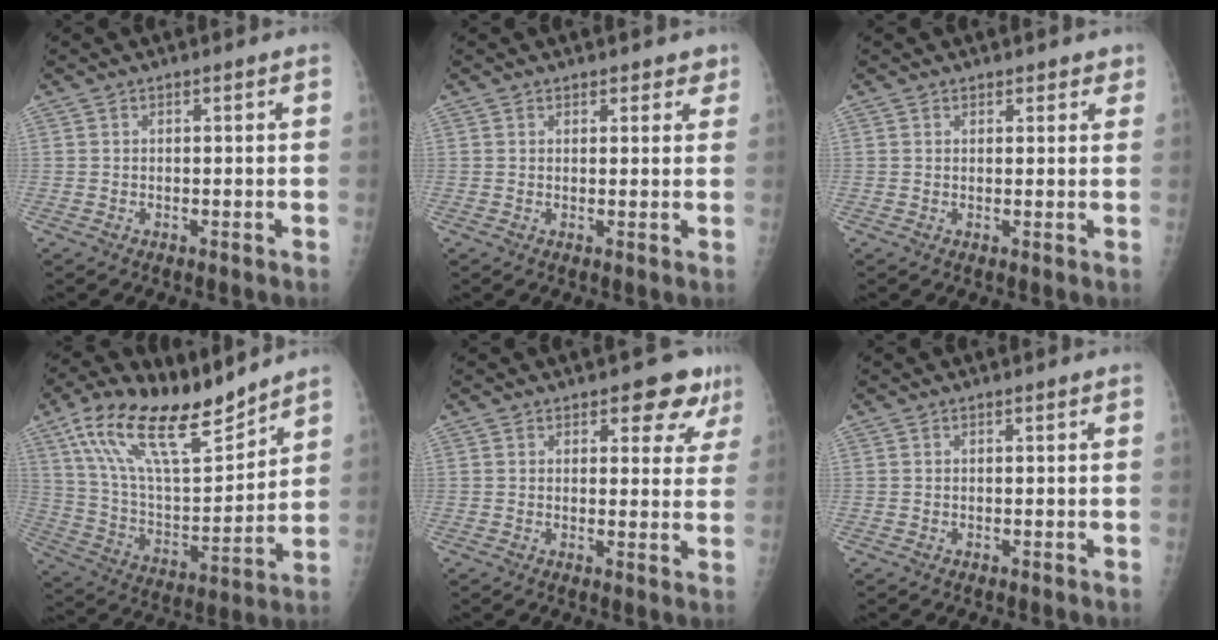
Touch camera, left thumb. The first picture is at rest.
{"total": 2.4, "force": [1.9, 1.5, 0.6], "torque": [0.026, -0.008, 0.016]}
{"total": 2.0, "force": [1.6, 1.2, 0.4], "torque": [0.022, -0.007, 0.013]}
{"total": 20.3, "force": [14.6, 6.6, 12.4], "torque": [-0.192, -0.062, 0.270]}
{"total": 7.1, "force": [4.5, 3.6, 4.2], "torque": [-0.010, -0.021, 0.048]}
{"total": 0.0}